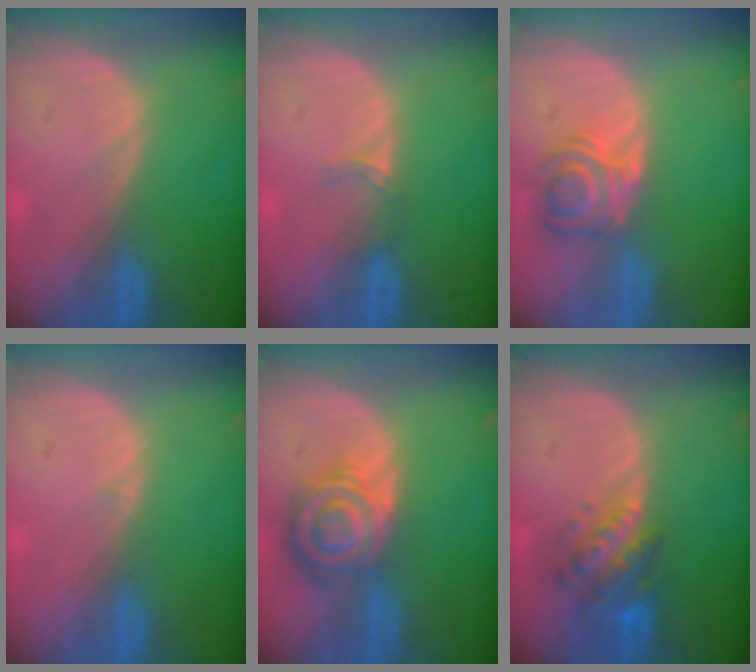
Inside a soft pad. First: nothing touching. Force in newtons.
{"total": 1.9, "press": 1.5, "slide": 1.2}
{"total": 5.6, "press": 5.3, "slide": 1.8}
{"total": 0.6, "press": 0.2, "slide": 0.5}
{"total": 8.4, "press": 7.3, "slide": 4.2}
{"total": 6.1, "press": 5.9, "slide": 1.7}